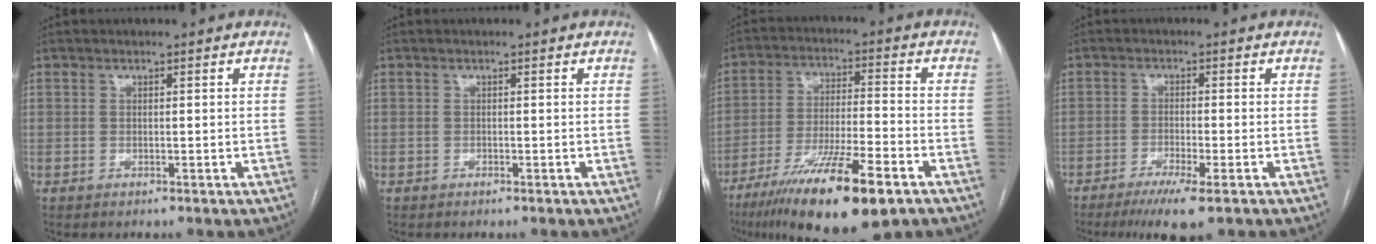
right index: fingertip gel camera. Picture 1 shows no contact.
{"total": 0.0}
{"total": 17.3, "force": [-10.7, 2.4, 13.4], "torque": [-0.229, -0.037, -0.185]}
{"total": 6.2, "force": [-4.0, 0.3, 4.7], "torque": [-0.079, -0.015, -0.068]}